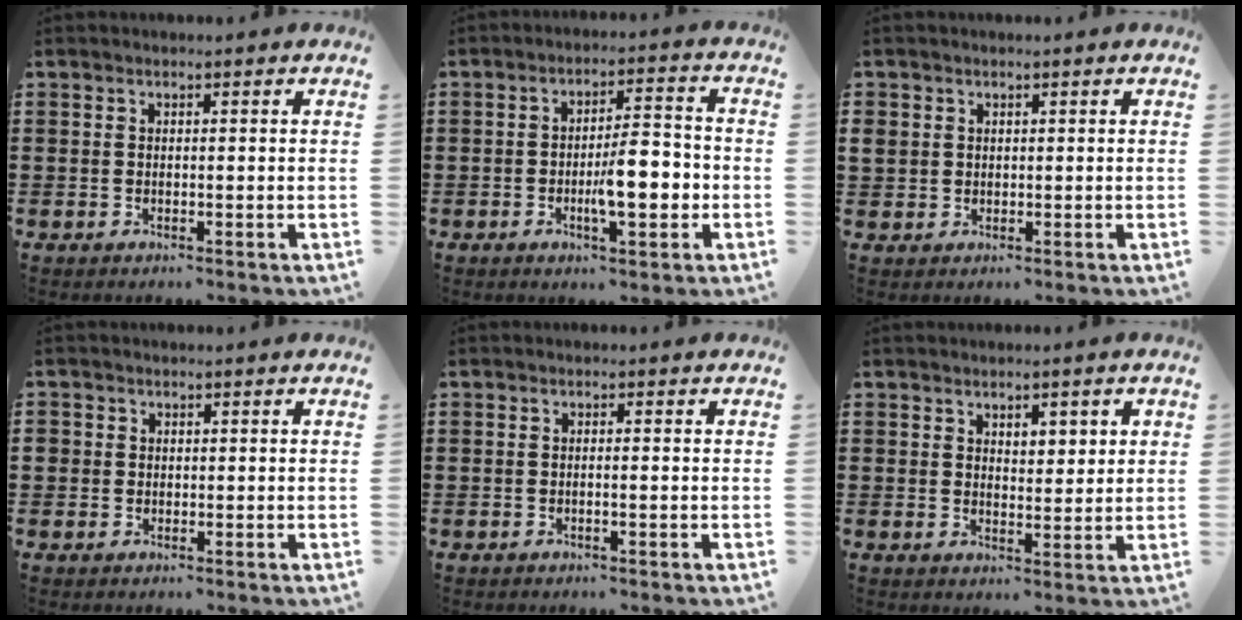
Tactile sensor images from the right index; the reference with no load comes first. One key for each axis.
{"total": 7.7, "fx": -1.8, "fy": 2.5, "fz": 7.1, "tx": -0.108, "ty": -0.002, "tz": -0.033}
{"total": 1.6, "fx": 0.5, "fy": 1.5, "fz": 0.2, "tx": -0.011, "ty": 0.007, "tz": 0.008}
{"total": 1.0, "fx": 0.0, "fy": 1.0, "fz": 0.1, "tx": -0.005, "ty": 0.005, "tz": 0.000}
{"total": 0.8, "fx": -0.5, "fy": -0.2, "fz": 0.6, "tx": -0.010, "ty": -0.003, "tz": -0.009}
{"total": 2.4, "fx": 1.8, "fy": 1.3, "fz": 0.8, "tx": -0.013, "ty": 0.005, "tz": 0.031}